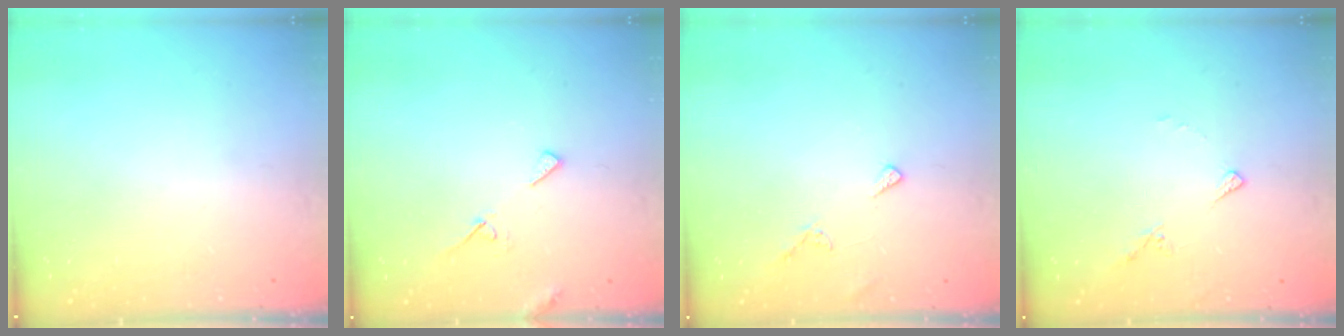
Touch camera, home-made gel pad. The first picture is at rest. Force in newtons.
{"total": 4.8, "press": 4.8, "slide": 0.5}
{"total": 6.3, "press": 6.3, "slide": 0.6}
{"total": 5.6, "press": 5.6, "slide": 0.6}